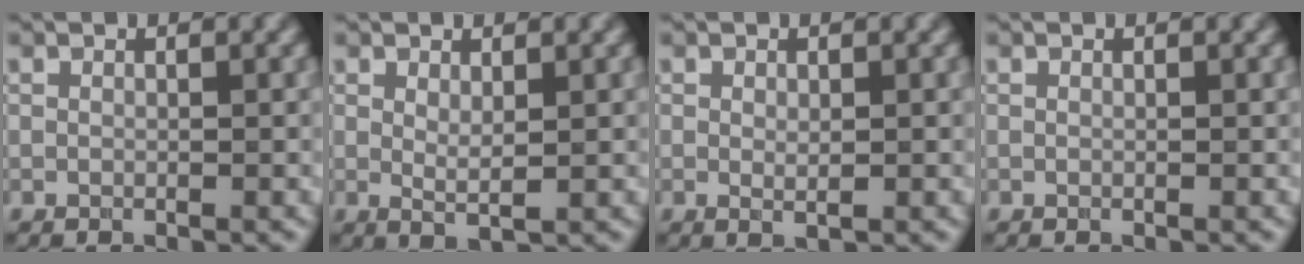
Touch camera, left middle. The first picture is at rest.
{"total": 1.6, "force": [0.5, 0.5, 1.5], "torque": [-0.028, -0.006, 0.014]}
{"total": 1.2, "force": [0.0, 0.6, 1.0], "torque": [-0.016, -0.003, 0.001]}
{"total": 0.0}